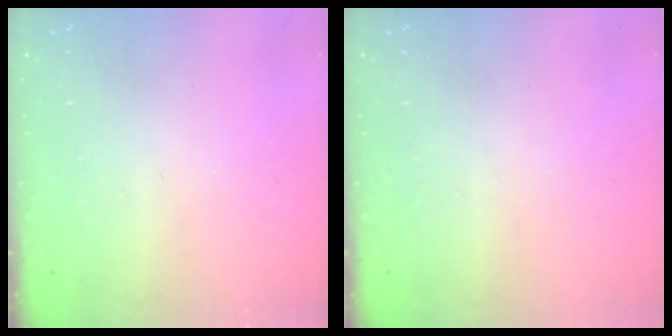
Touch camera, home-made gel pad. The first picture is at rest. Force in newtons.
{"total": 0.0}